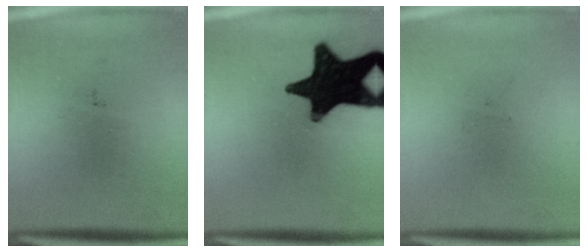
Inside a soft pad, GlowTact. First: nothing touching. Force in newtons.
{"total": 19.4}
{"total": 0.0}